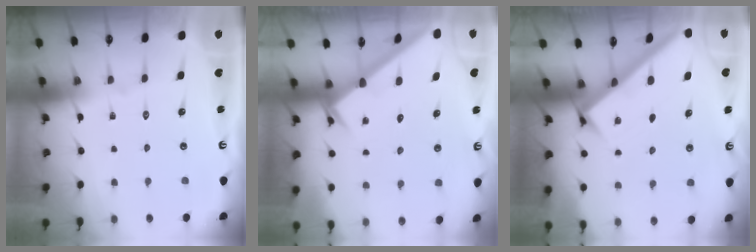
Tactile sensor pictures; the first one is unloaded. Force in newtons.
{"total": 2.6, "press": 2.6, "slide": 0.1}
{"total": 2.5, "press": 2.5, "slide": 0.3}